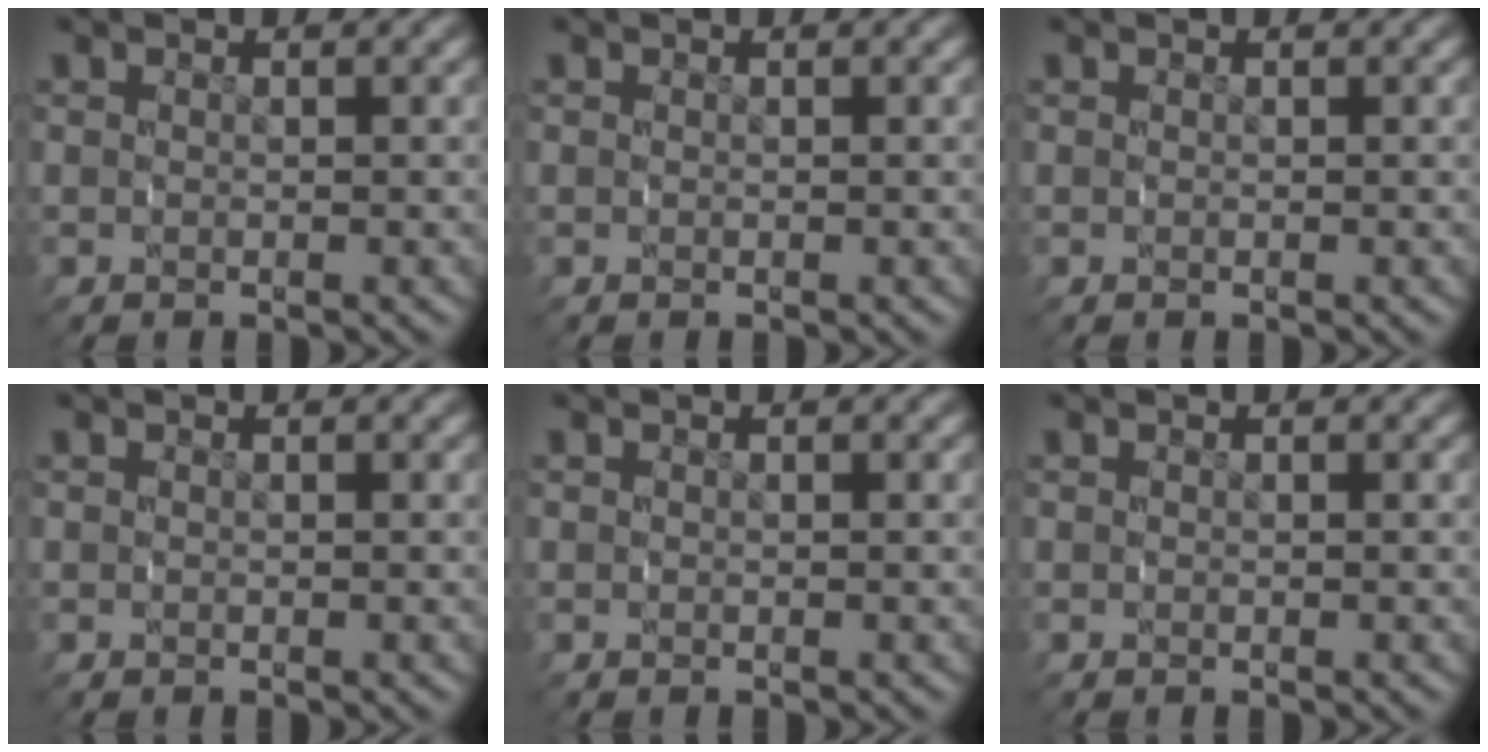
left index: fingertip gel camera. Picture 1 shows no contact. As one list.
[{"total": 0.0}, {"total": 0.0}, {"total": 0.0}, {"total": 0.0}, {"total": 0.0}]